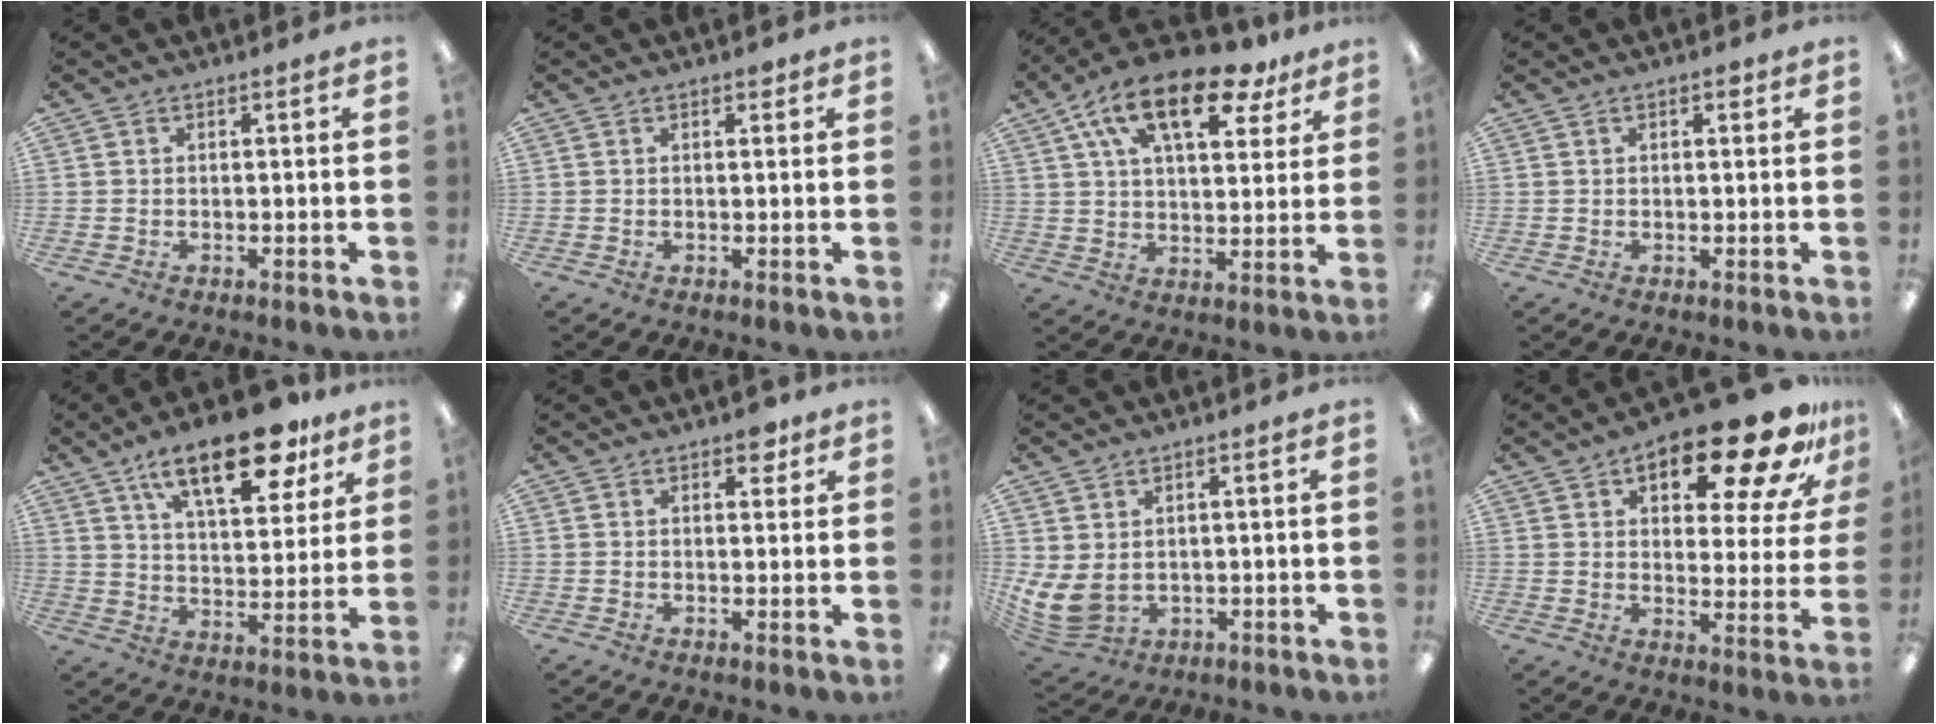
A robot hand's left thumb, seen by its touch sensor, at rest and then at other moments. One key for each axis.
{"total": 1.3, "fx": 0.8, "fy": 0.6, "fz": 0.8, "tx": -0.001, "ty": -0.004, "tz": 0.010}
{"total": 18.2, "fx": 10.3, "fy": 8.4, "fz": 12.4, "tx": -0.201, "ty": -0.035, "tz": 0.172}
{"total": 1.5, "fx": 0.8, "fy": 0.7, "fz": 1.1, "tx": -0.006, "ty": -0.002, "tz": 0.008}
{"total": 19.6, "fx": 12.2, "fy": 8.1, "fz": 13.1, "tx": -0.194, "ty": -0.053, "tz": 0.197}
{"total": 3.9, "fx": 2.2, "fy": 2.1, "fz": 2.4, "tx": -0.019, "ty": -0.008, "tz": 0.033}
{"total": 6.7, "fx": 1.5, "fy": 4.3, "fz": 4.9, "tx": -0.120, "ty": -0.016, "tz": 0.033}
{"total": 19.4, "fx": 13.1, "fy": 7.3, "fz": 12.3, "tx": -0.166, "ty": -0.081, "tz": 0.209}